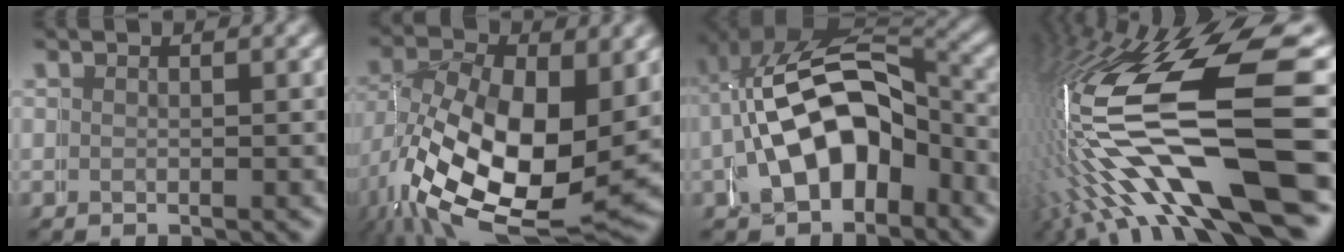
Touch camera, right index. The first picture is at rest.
{"total": 12.9, "force": [-1.0, 9.1, 9.1], "torque": [-0.201, -0.073, 0.019]}
{"total": 10.1, "force": [-1.6, 7.8, 6.2], "torque": [-0.142, -0.027, -0.014]}
{"total": 14.6, "force": [0.0, 6.1, 13.3], "torque": [-0.251, -0.019, 0.016]}